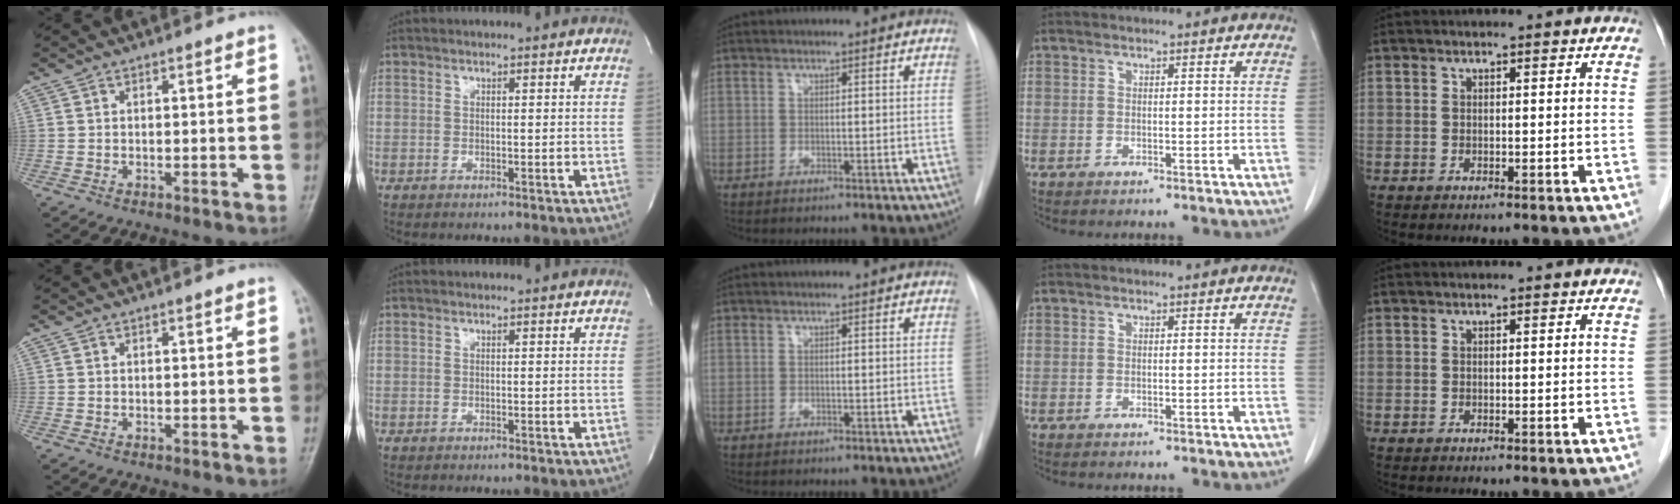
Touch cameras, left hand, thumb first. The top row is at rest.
{}